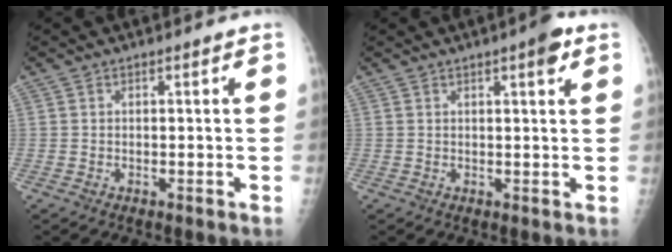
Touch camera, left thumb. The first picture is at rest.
{"total": 3.6, "force": [1.9, 0.9, 3.0], "torque": [-0.035, -0.005, 0.022]}